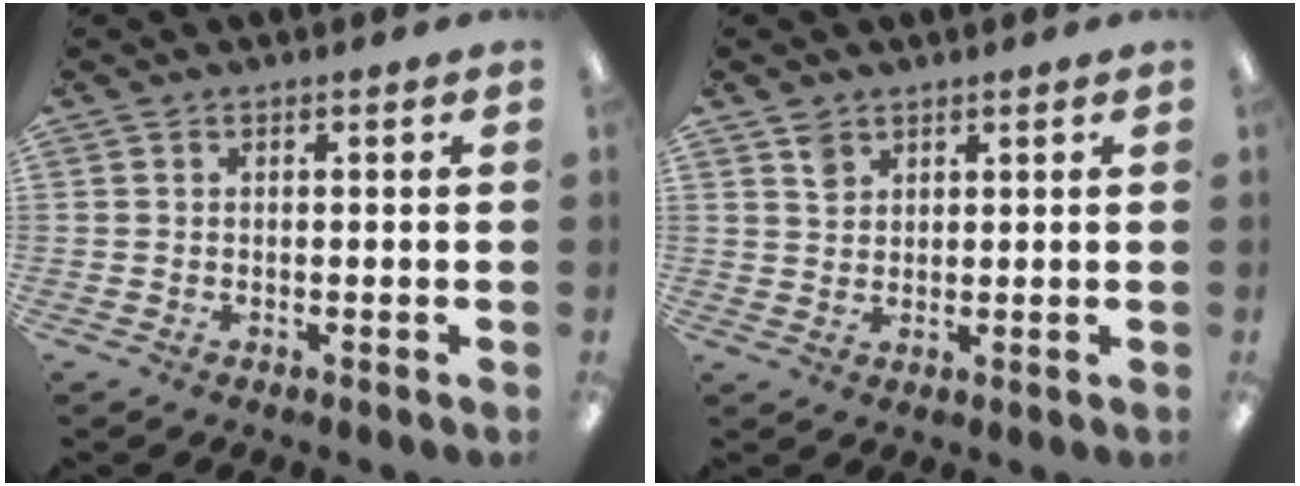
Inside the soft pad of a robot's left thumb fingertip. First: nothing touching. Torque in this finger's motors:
{"motor_torque": [-0.09, 0.03, -0.27, -0.28, -0.02]}